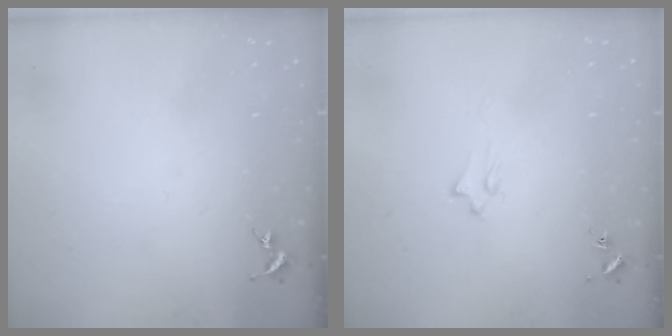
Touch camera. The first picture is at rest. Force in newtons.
{"total": 1.6, "press": 1.5, "slide": 0.2}